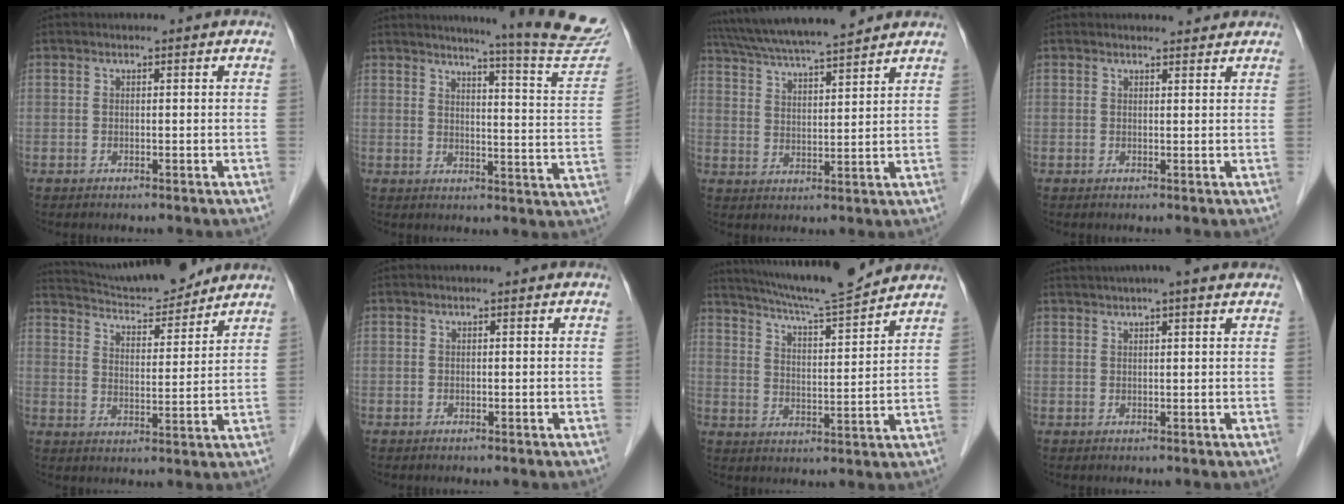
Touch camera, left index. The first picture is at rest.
{"total": 17.2, "force": [15.7, -1.5, 6.8], "torque": [-0.091, -0.112, 0.167]}
{"total": 13.8, "force": [12.2, 1.0, 6.4], "torque": [-0.117, 0.022, 0.201]}
{"total": 1.5, "force": [1.4, 0.5, -0.1], "torque": [-0.004, -0.002, 0.012]}
{"total": 13.5, "force": [12.6, 1.5, 4.6], "torque": [-0.079, 0.000, 0.199]}
{"total": 0.0}
{"total": 12.6, "force": [11.6, -0.5, 4.7], "torque": [-0.086, -0.008, 0.180]}
{"total": 7.0, "force": [5.5, 0.4, 4.4], "torque": [-0.068, 0.031, 0.070]}